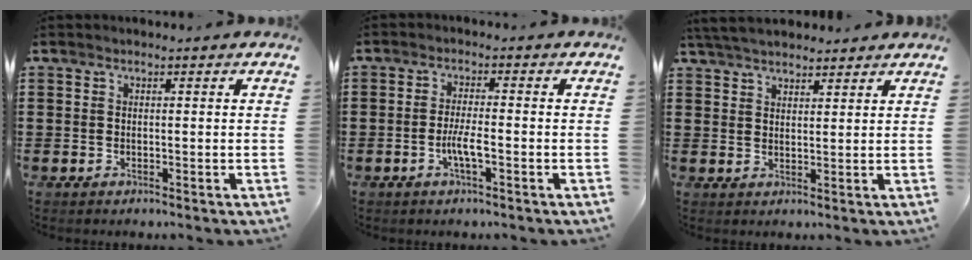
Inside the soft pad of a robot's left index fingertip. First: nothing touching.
{"total": 3.7, "force": [-1.2, 0.7, 3.5], "torque": [-0.066, -0.001, -0.024]}
{"total": 4.3, "force": [4.0, 0.8, 1.3], "torque": [-0.037, -0.002, 0.076]}